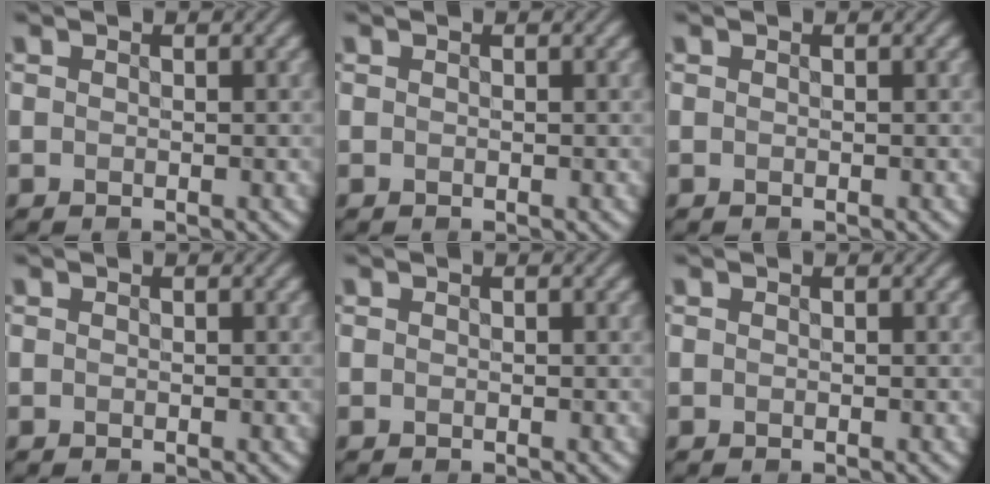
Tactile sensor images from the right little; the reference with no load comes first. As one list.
[{"total": 0.0}, {"total": 0.0}, {"total": 0.0}, {"total": 0.0}, {"total": 0.0}]